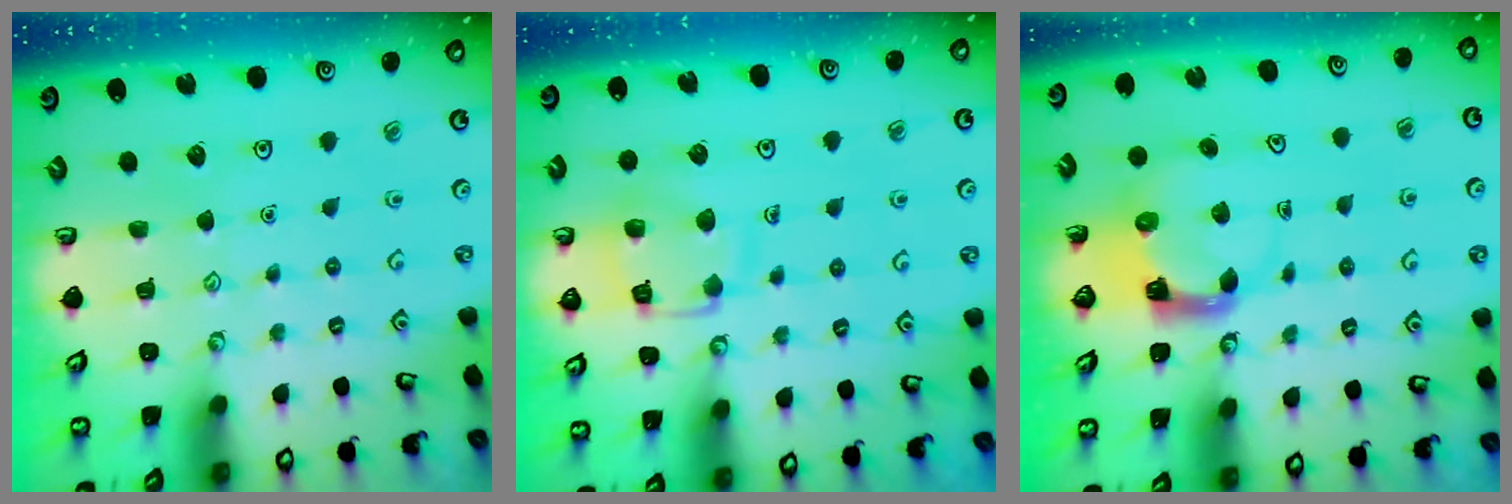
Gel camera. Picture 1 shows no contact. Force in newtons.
{"total": 11.9, "press": 11.8, "slide": 1.3}
{"total": 3.9, "press": 3.9, "slide": 0.6}